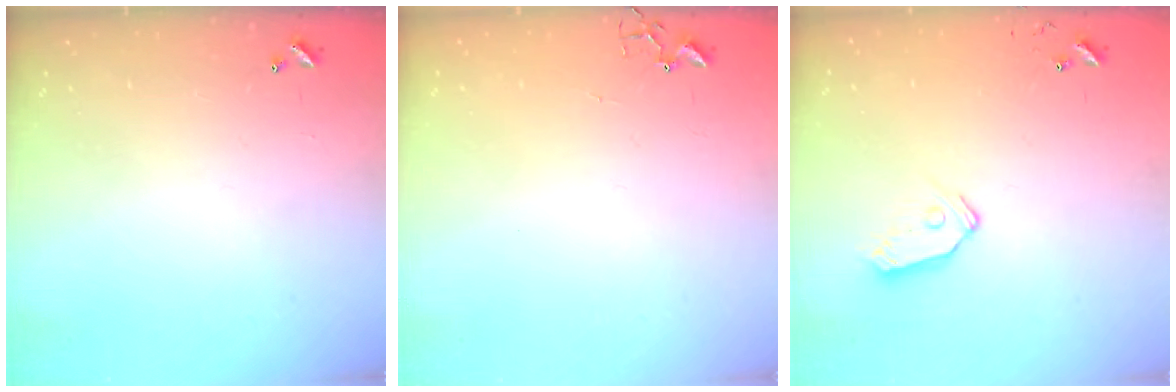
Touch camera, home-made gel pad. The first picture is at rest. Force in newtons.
{"total": 1.9, "press": 1.9, "slide": 0.2}
{"total": 8.1, "press": 8.1, "slide": 0.7}